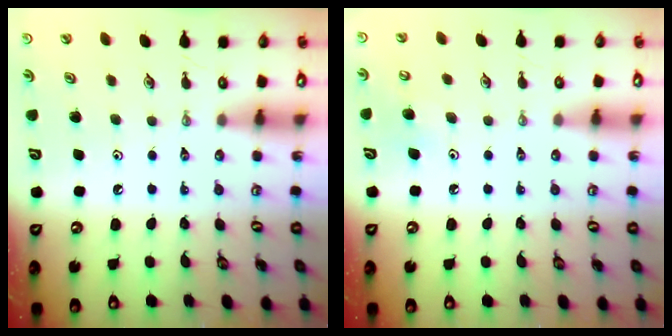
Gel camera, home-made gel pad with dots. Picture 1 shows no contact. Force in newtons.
{"total": 6.2, "press": 6.1, "slide": 0.6}